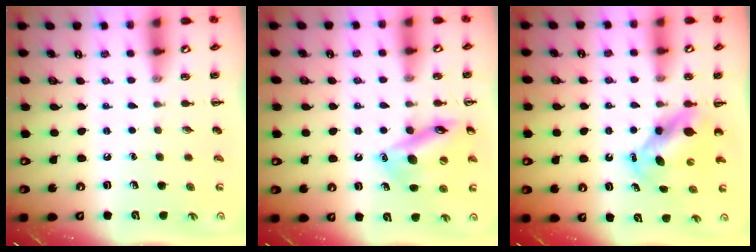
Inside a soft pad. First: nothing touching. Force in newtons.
{"total": 15.5, "press": 15.4, "slide": 1.9}
{"total": 5.6, "press": 5.5, "slide": 1.1}